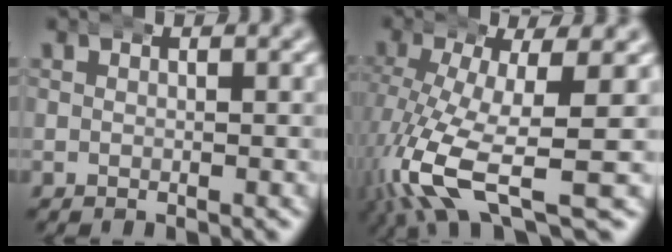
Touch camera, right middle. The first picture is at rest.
{"total": 7.2, "force": [-2.9, 2.0, 6.2], "torque": [-0.127, -0.035, -0.033]}